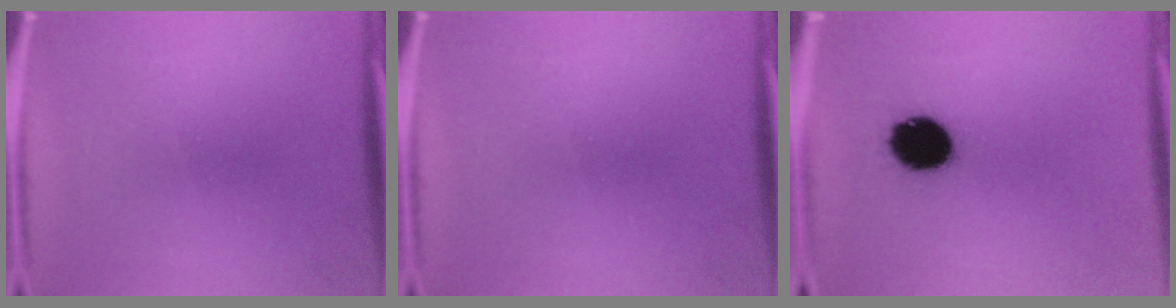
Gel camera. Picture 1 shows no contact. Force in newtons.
{"total": 0.0}
{"total": 12.2}